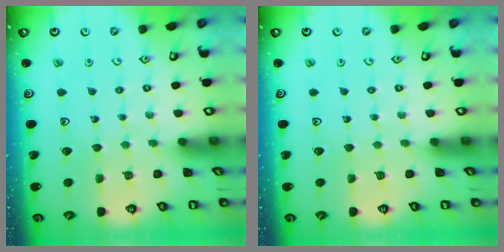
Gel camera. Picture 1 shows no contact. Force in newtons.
{"total": 0.0}